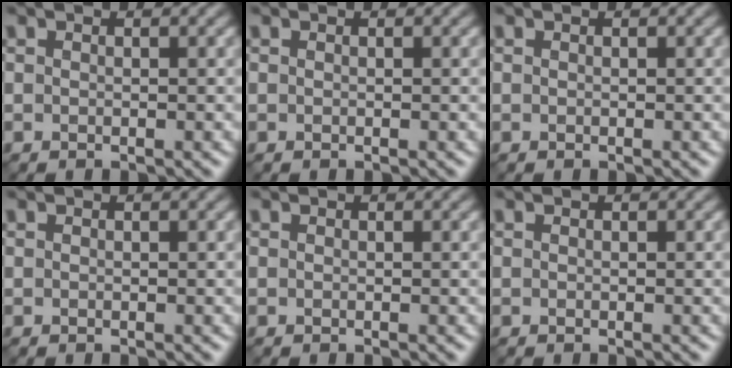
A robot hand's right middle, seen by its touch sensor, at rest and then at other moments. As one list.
[{"total": 0.0}, {"total": 0.0}, {"total": 0.0}, {"total": 0.0}, {"total": 0.0}]